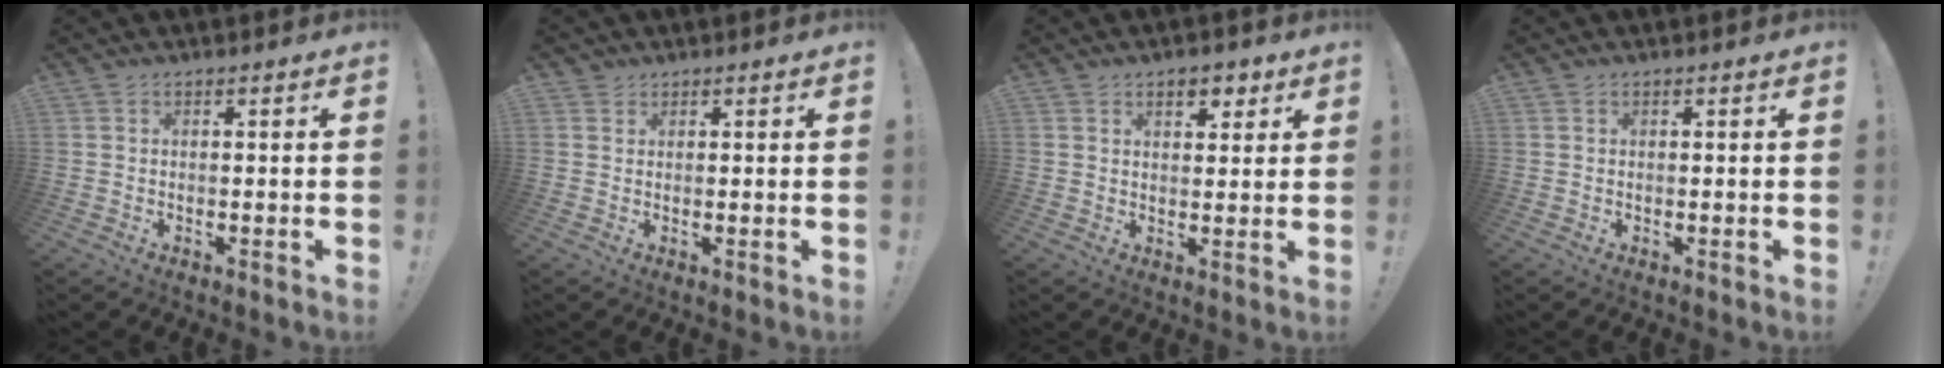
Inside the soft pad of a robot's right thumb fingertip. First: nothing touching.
{"total": 1.7, "force": [1.3, 1.1, -0.1], "torque": [0.001, -0.005, 0.026]}
{"total": 5.1, "force": [3.0, 3.0, 2.9], "torque": [-0.029, -0.009, 0.050]}
{"total": 0.0}